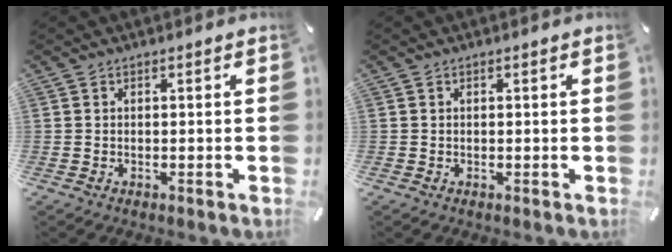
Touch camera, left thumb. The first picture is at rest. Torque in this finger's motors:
{"motor_torque": [-0.01, 0.30, -0.02, 0.13, -0.01]}